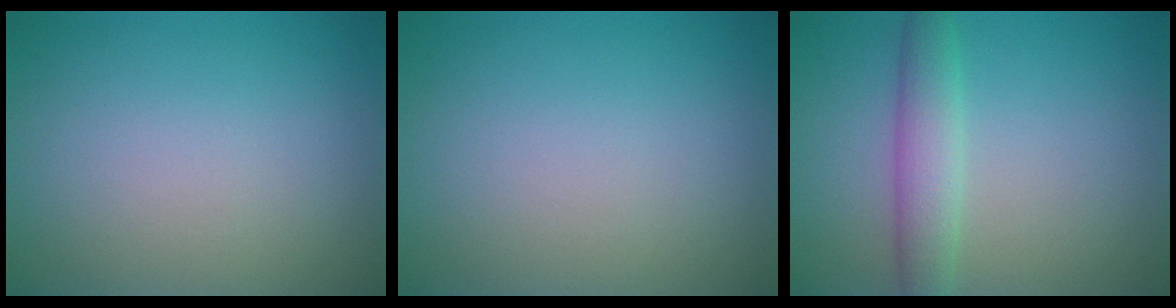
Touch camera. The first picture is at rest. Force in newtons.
{"total": 0.0}
{"total": 3.2, "press": 3.2, "slide": 0.0}